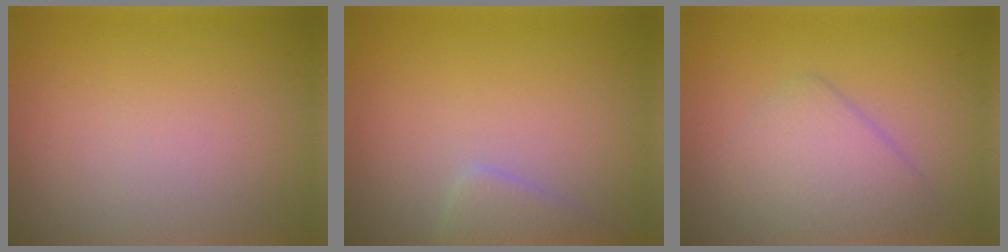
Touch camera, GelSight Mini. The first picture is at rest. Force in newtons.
{"total": 2.0, "press": 2.0, "slide": 0.2}
{"total": 3.2, "press": 3.2, "slide": 0.2}